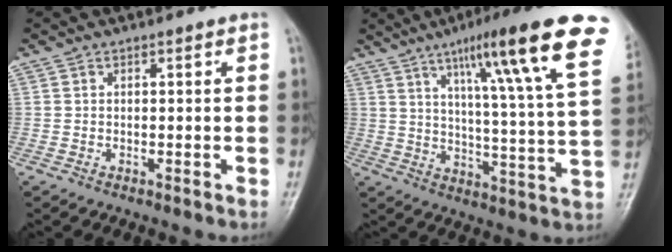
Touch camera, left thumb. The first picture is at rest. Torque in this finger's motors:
{"motor_torque": [1.08, 0.78, 1.49, -1.30, 0.33]}